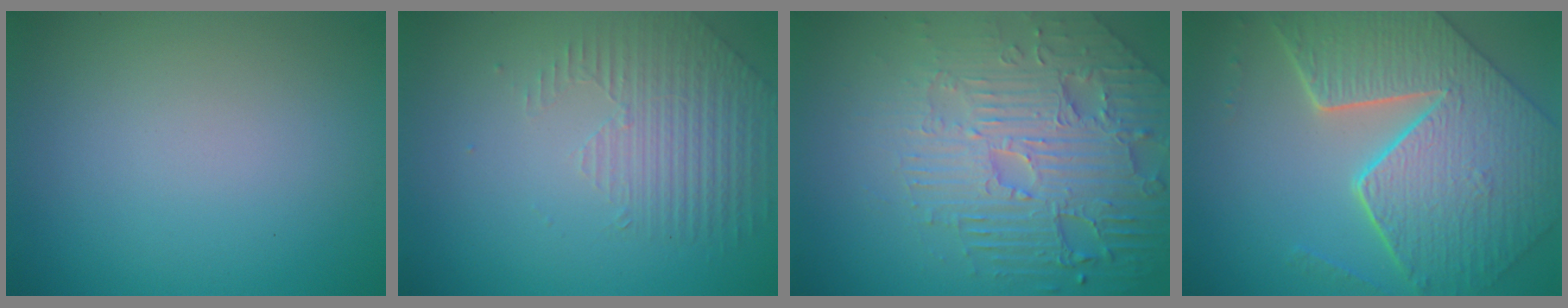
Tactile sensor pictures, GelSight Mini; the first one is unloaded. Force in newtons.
{"total": 1.7, "press": 1.3, "slide": 1.1}
{"total": 7.8, "press": 5.8, "slide": 5.3}
{"total": 9.2, "press": 6.6, "slide": 6.4}